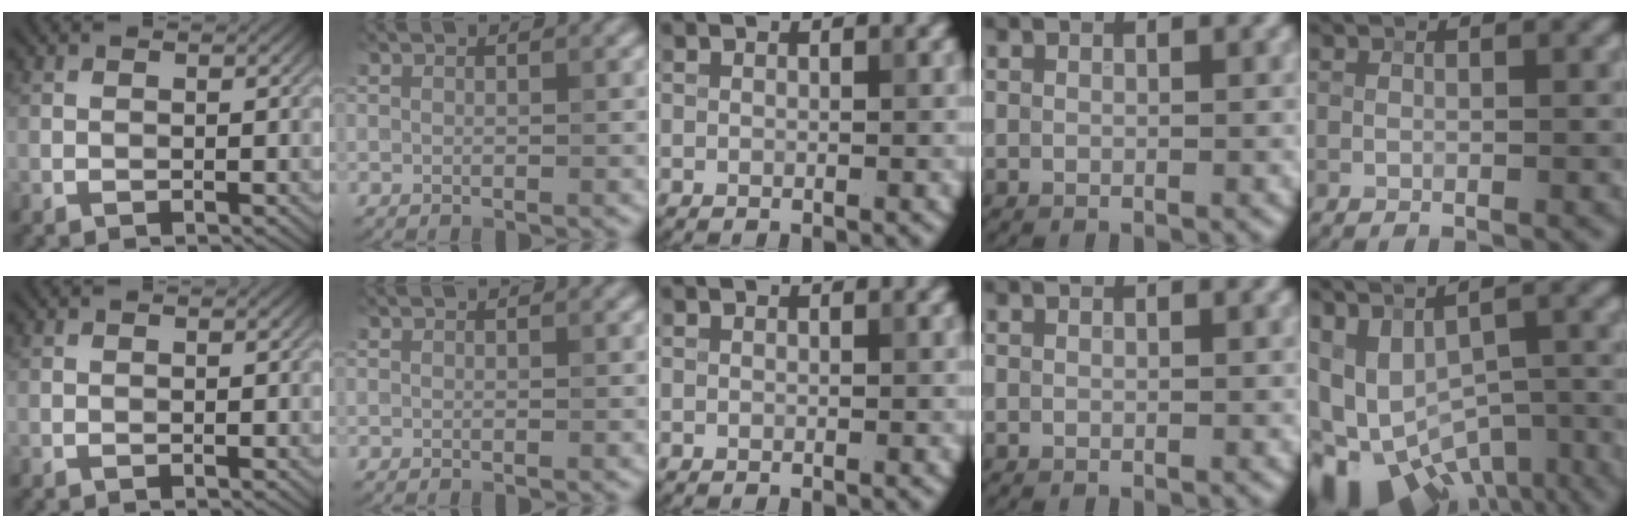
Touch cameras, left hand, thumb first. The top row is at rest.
{"little": {"total": 12.1, "force": [-5.1, 7.1, 8.4], "torque": [-0.137, -0.006, -0.054]}}